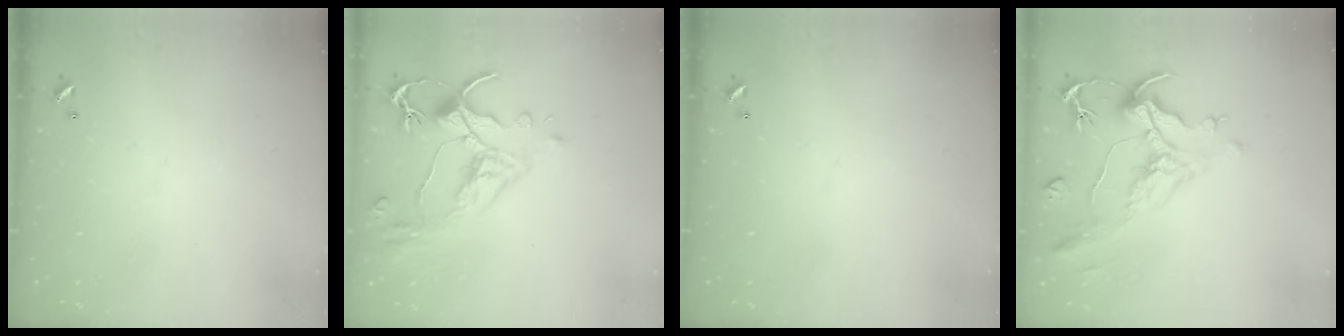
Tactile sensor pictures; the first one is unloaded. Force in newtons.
{"total": 3.2, "press": 2.8, "slide": 1.5}
{"total": 0.0}
{"total": 1.6, "press": 0.0, "slide": 1.6}